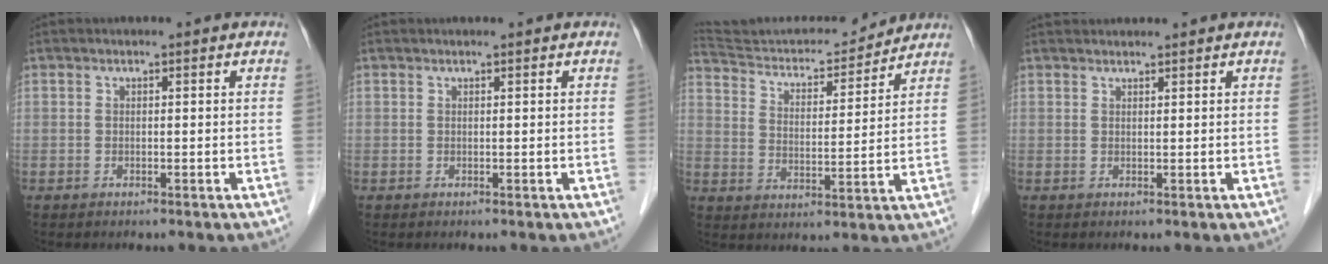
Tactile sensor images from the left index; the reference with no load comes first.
{"total": 0.6, "force": [0.6, 0.0, 0.2], "torque": [-0.005, 0.007, 0.011]}
{"total": 16.3, "force": [15.9, 1.9, 3.1], "torque": [-0.052, 0.004, 0.255]}
{"total": 3.7, "force": [3.6, 0.3, 1.0], "torque": [-0.008, 0.031, 0.053]}